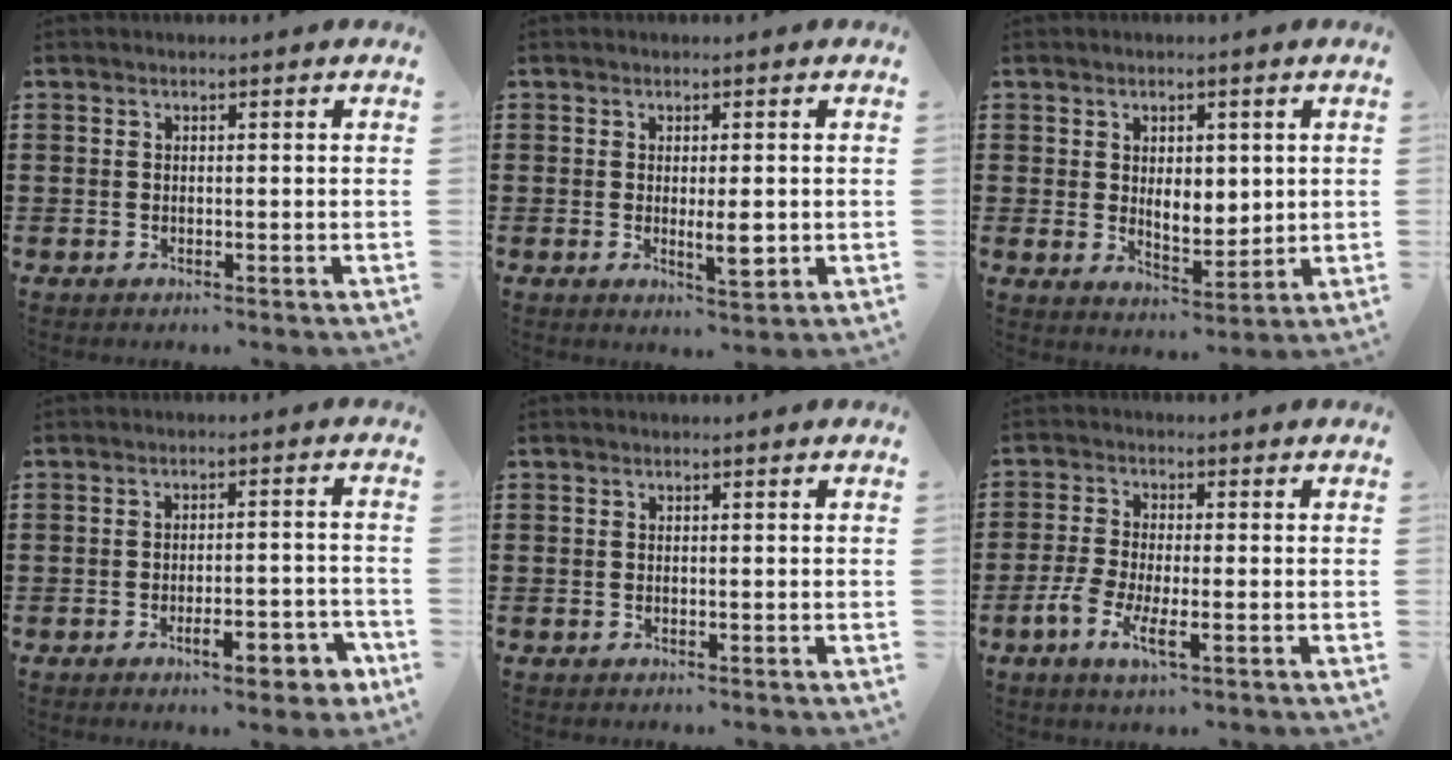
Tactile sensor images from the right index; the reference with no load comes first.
{"total": 4.0, "force": [-0.5, 1.0, 3.9], "torque": [-0.064, -0.001, -0.009]}
{"total": 4.2, "force": [1.5, 2.8, 2.6], "torque": [-0.045, 0.003, 0.023]}
{"total": 6.6, "force": [-3.7, 2.1, 5.1], "torque": [-0.069, -0.002, -0.061]}
{"total": 0.0}
{"total": 5.1, "force": [-2.2, 1.6, 4.4], "torque": [-0.101, -0.008, -0.046]}